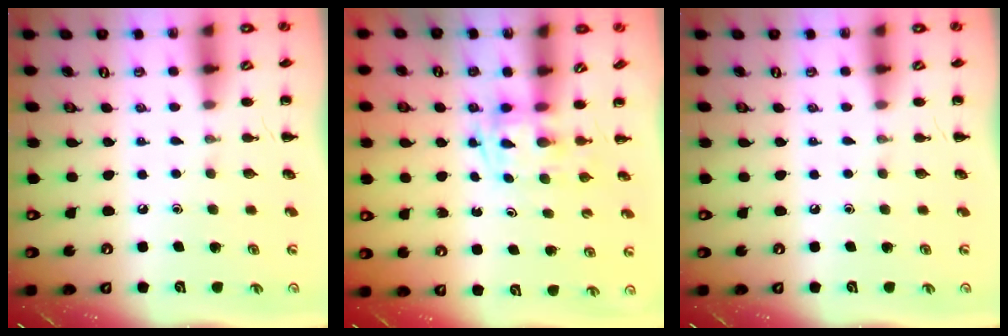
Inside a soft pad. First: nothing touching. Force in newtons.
{"total": 2.4, "press": 2.2, "slide": 1.1}
{"total": 0.0}